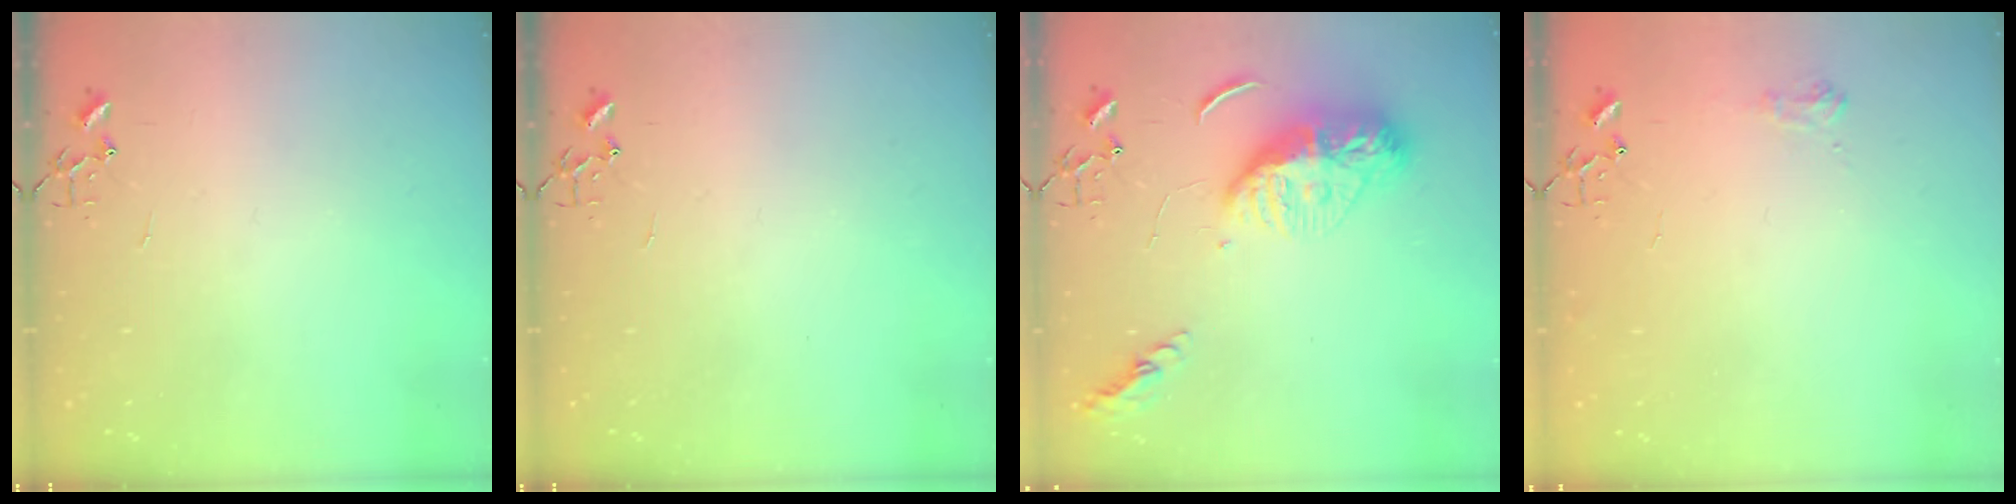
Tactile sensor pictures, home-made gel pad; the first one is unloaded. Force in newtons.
{"total": 0.0}
{"total": 13.0, "press": 13.0, "slide": 1.2}
{"total": 7.1, "press": 7.1, "slide": 0.8}